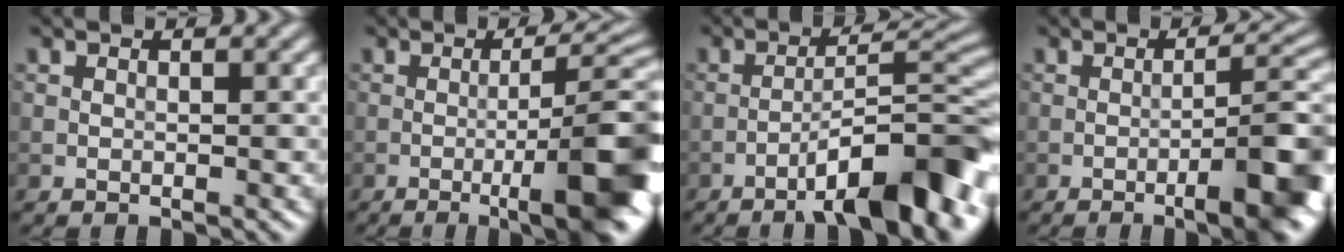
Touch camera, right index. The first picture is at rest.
{"total": 10.8, "force": [-2.8, 2.6, 10.1], "torque": [-0.121, 0.006, -0.035]}
{"total": 9.9, "force": [-5.6, 1.9, 7.9], "torque": [-0.114, 0.028, -0.083]}
{"total": 8.3, "force": [-3.2, 2.0, 7.4], "torque": [-0.089, 0.010, -0.042]}